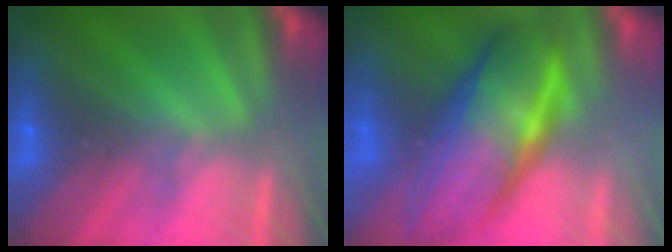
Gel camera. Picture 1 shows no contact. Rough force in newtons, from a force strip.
{"total": 7.8}